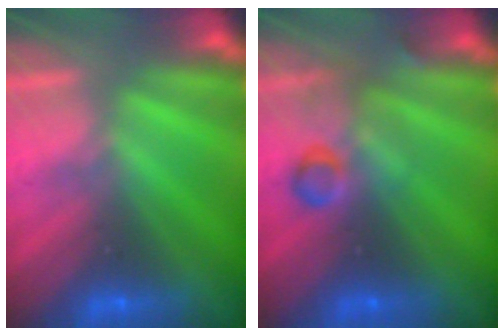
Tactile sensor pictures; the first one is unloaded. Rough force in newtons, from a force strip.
{"total": 2.9}